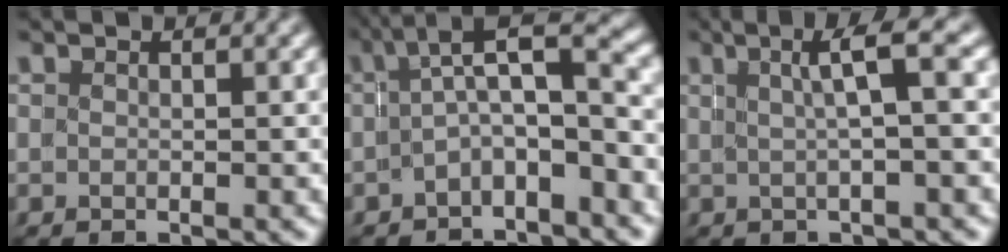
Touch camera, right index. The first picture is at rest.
{"total": 5.4, "force": [-1.1, 2.7, 4.5], "torque": [-0.060, -0.009, -0.015]}
{"total": 3.0, "force": [0.9, -0.7, 2.8], "torque": [-0.033, 0.018, 0.014]}